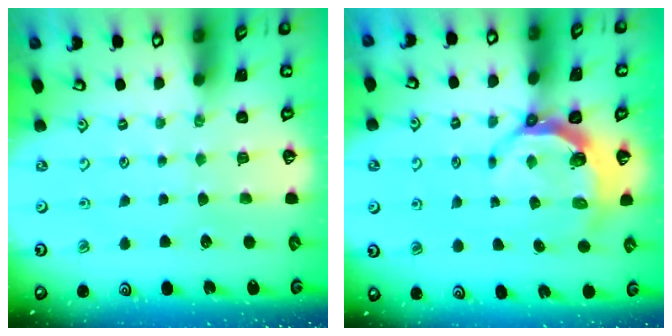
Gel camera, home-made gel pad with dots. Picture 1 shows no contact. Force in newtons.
{"total": 4.9, "press": 3.8, "slide": 3.1}